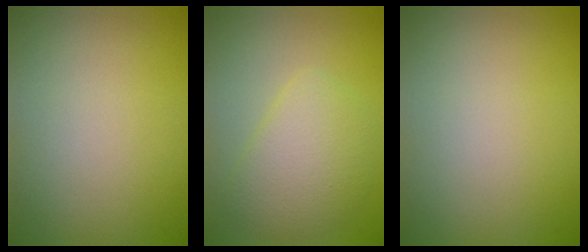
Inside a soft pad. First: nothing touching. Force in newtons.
{"total": 3.7, "press": 3.7, "slide": 0.1}
{"total": 0.0}